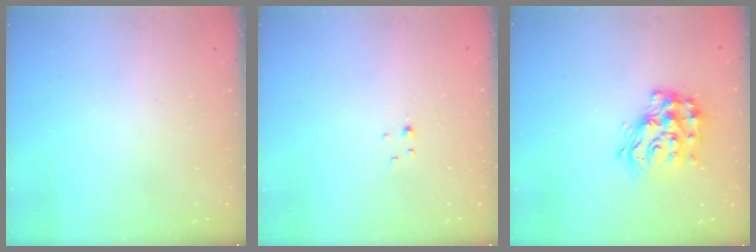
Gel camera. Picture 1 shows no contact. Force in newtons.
{"total": 1.1, "press": 1.1, "slide": 0.2}
{"total": 16.0, "press": 16.0, "slide": 1.0}